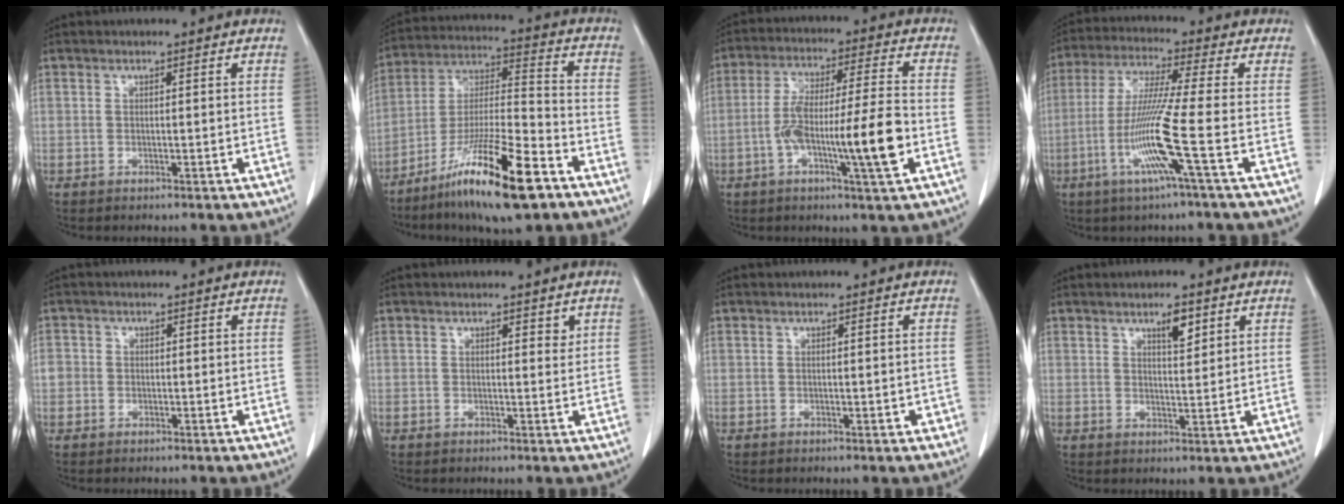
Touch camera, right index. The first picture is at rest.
{"total": 18.4, "force": [-11.1, 2.4, 14.5], "torque": [-0.271, -0.027, -0.197]}
{"total": 13.1, "force": [-3.6, 0.7, 12.5], "torque": [-0.224, 0.005, -0.066]}
{"total": 11.2, "force": [-3.7, -1.9, 10.4], "torque": [-0.209, -0.019, -0.081]}
{"total": 2.6, "force": [-0.2, 2.5, 0.7], "torque": [-0.006, 0.009, -0.005]}
{"total": 1.4, "force": [1.0, 0.7, 0.7], "torque": [-0.003, -0.005, 0.010]}
{"total": 1.3, "force": [-0.3, 0.6, 1.1], "torque": [-0.012, 0.002, 0.001]}
{"total": 3.4, "force": [2.2, 0.9, 2.5], "torque": [-0.039, -0.003, 0.035]}